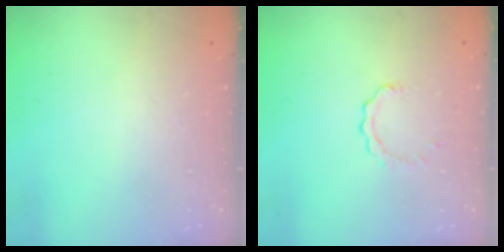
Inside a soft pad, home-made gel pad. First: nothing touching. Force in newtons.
{"total": 2.7, "press": 2.7, "slide": 0.3}